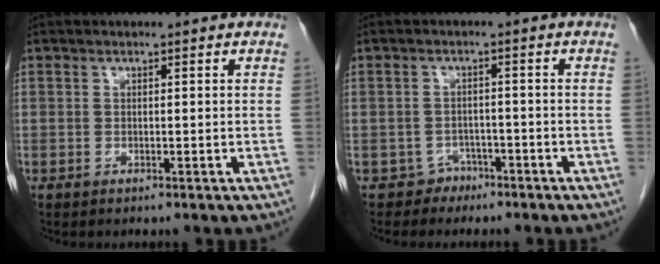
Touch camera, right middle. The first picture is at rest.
{"total": 2.6, "force": [-1.8, 1.7, -0.6], "torque": [0.011, 0.011, -0.028]}